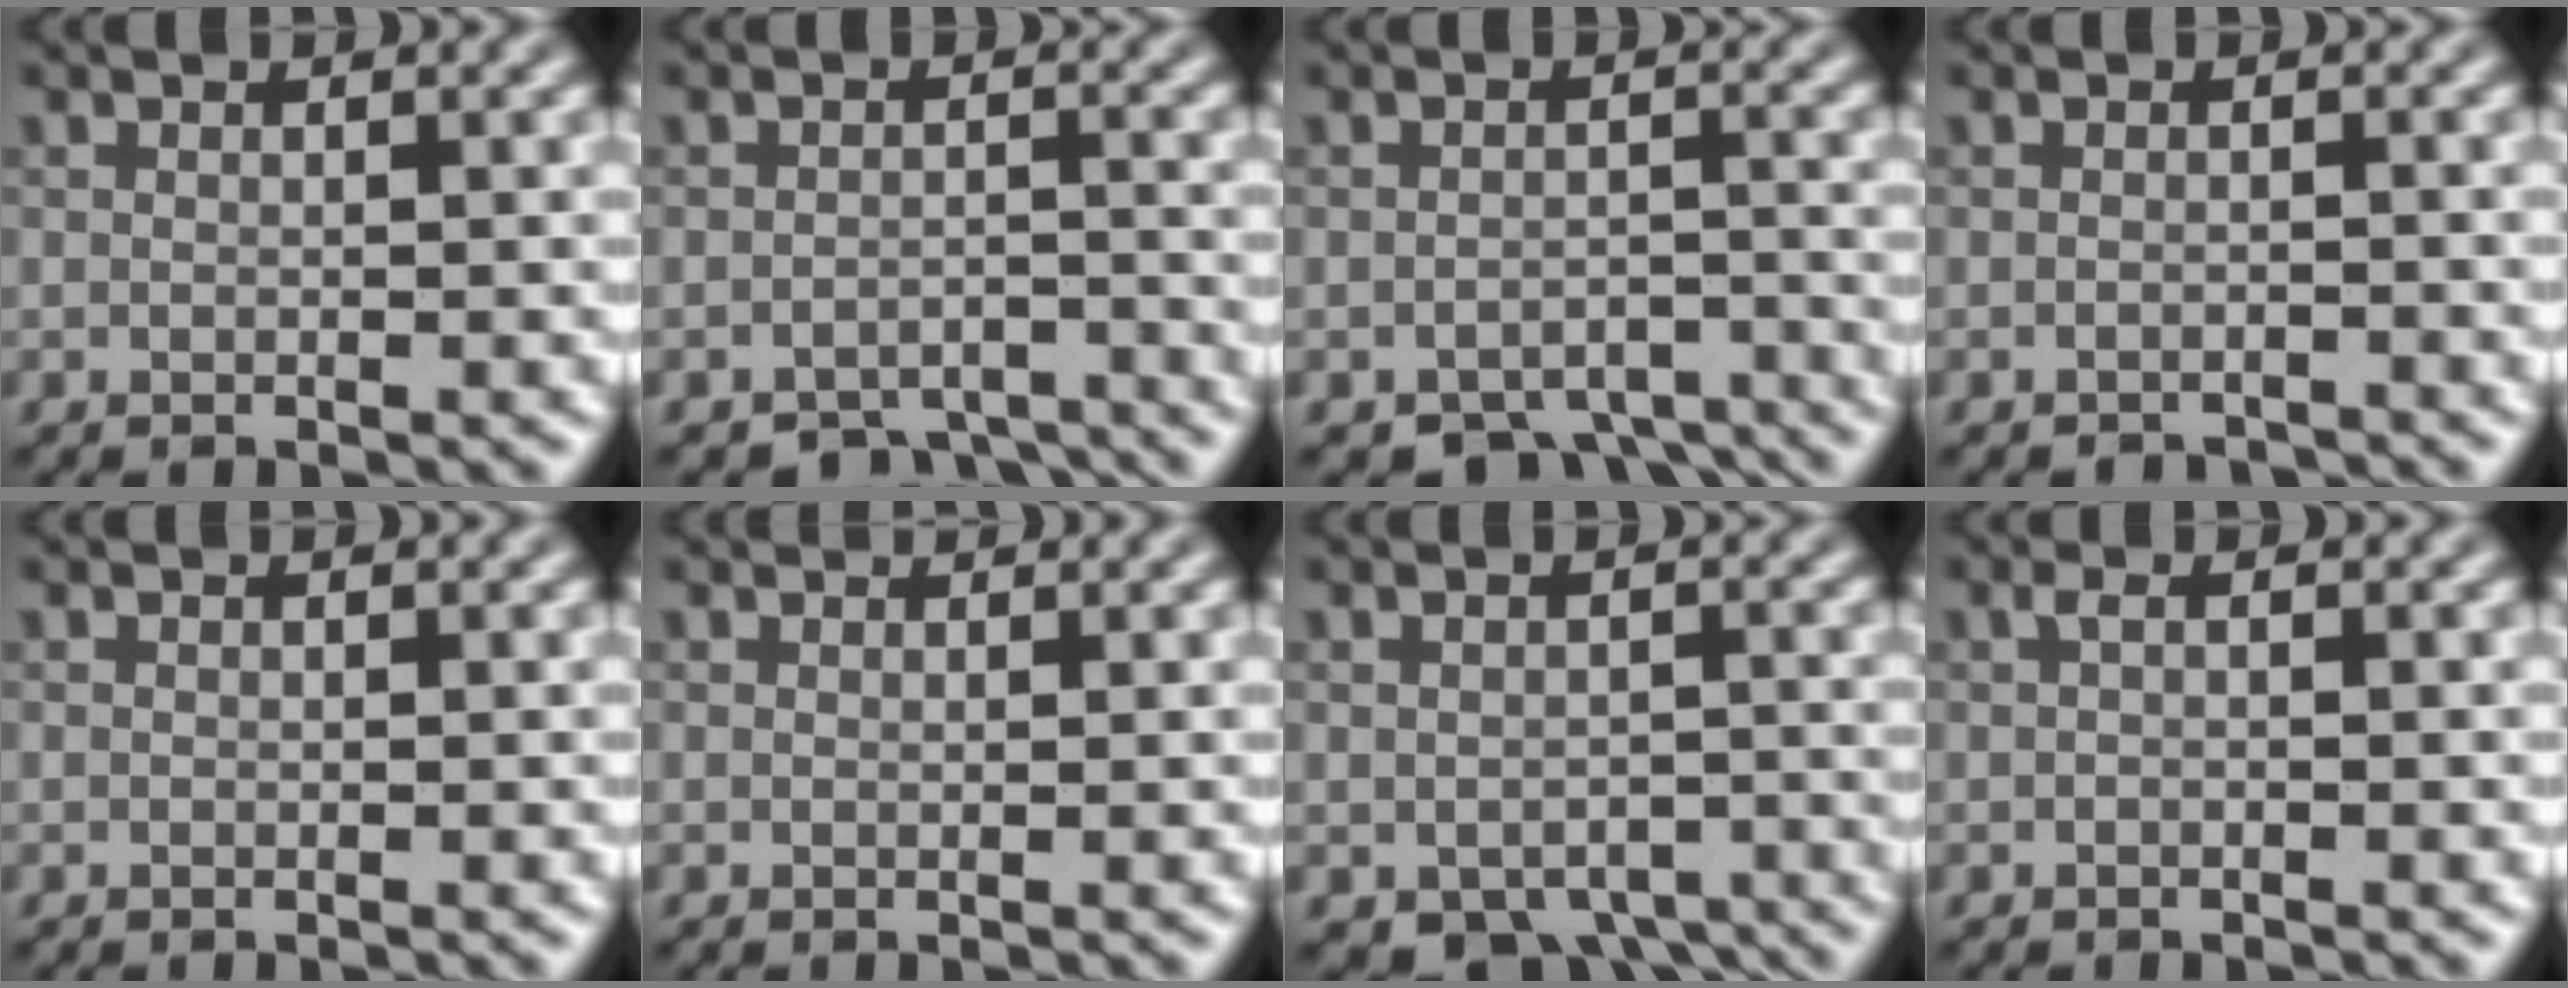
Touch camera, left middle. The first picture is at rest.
{"total": 4.8, "force": [-4.4, 1.4, 0.9], "torque": [-0.011, -0.009, -0.063]}
{"total": 5.6, "force": [-4.8, 2.2, 1.9], "torque": [-0.021, -0.018, -0.064]}
{"total": 2.1, "force": [-2.0, 0.3, 0.2], "torque": [0.002, -0.003, -0.029]}
{"total": 0.0}
{"total": 1.0, "force": [0.9, 0.1, 0.2], "torque": [-0.011, -0.004, 0.008]}
{"total": 4.6, "force": [-2.9, 2.7, 2.3], "torque": [-0.025, -0.017, -0.039]}
{"total": 0.6, "force": [-0.1, 0.1, 0.6], "torque": [-0.014, 0.001, -0.002]}